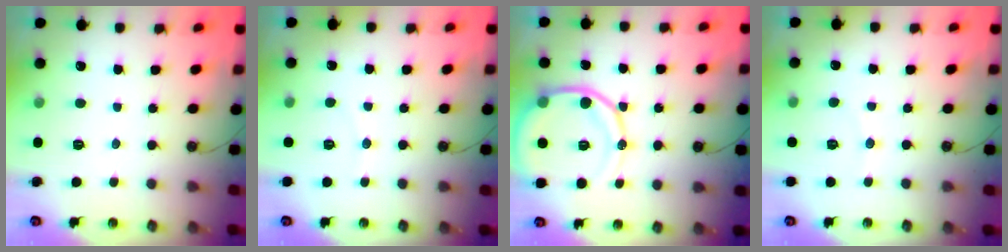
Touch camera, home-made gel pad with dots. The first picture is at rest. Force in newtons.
{"total": 4.3, "press": 4.2, "slide": 1.0}
{"total": 14.2, "press": 14.0, "slide": 2.0}
{"total": 4.5, "press": 4.4, "slide": 0.9}